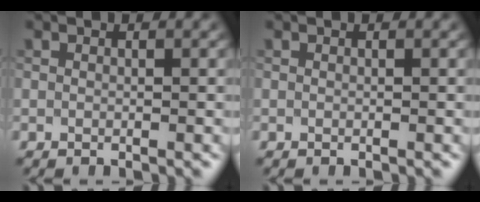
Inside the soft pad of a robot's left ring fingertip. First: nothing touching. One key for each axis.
{"total": 0.0}